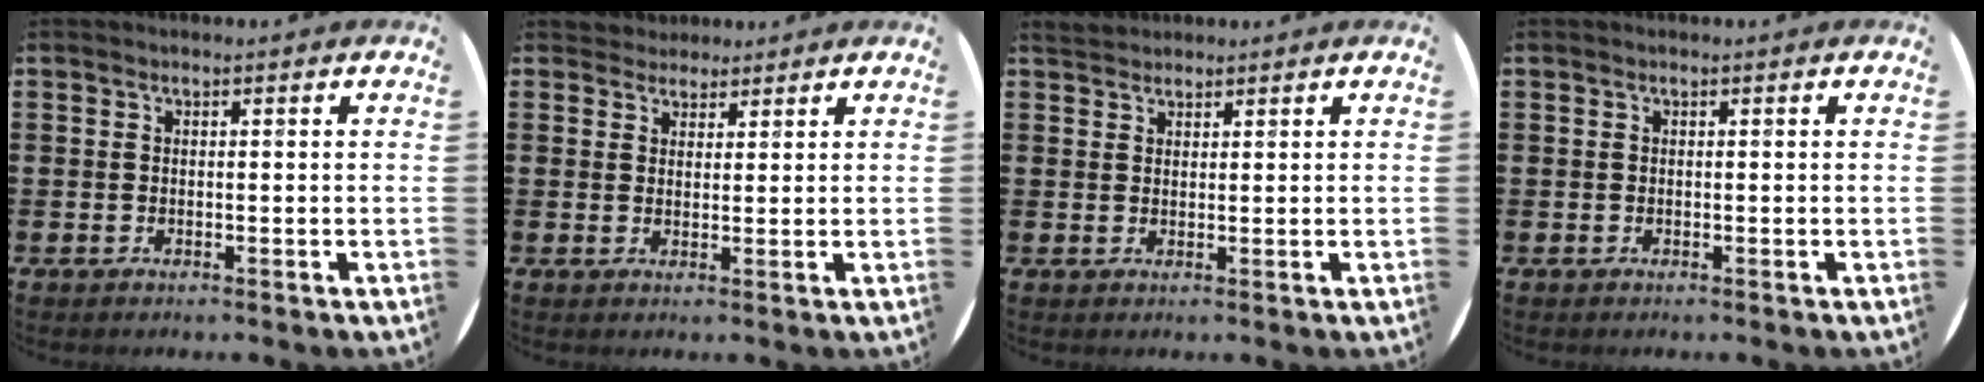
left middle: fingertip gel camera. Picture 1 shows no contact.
{"total": 2.6, "force": [2.4, 1.0, -0.1], "torque": [-0.004, 0.000, 0.048]}
{"total": 1.7, "force": [1.6, 0.6, 0.0], "torque": [0.004, 0.001, 0.031]}
{"total": 0.0}